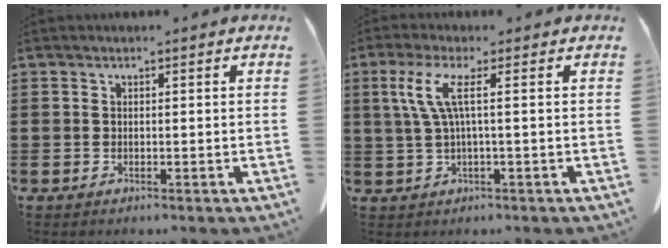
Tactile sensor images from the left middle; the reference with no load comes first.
{"total": 5.3, "force": [0.9, 0.4, 5.2], "torque": [-0.126, -0.011, 0.007]}